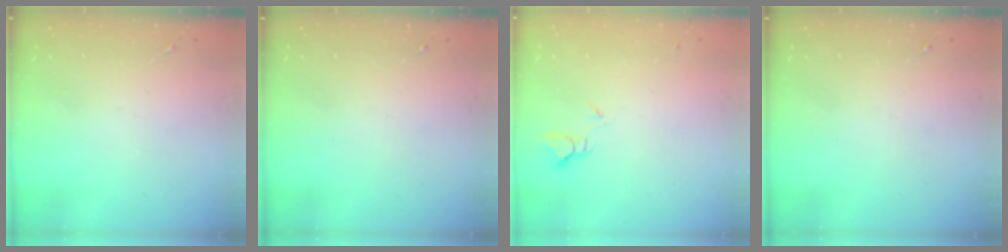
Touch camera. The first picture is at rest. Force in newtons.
{"total": 0.0}
{"total": 2.3, "press": 2.3, "slide": 0.1}
{"total": 0.0}